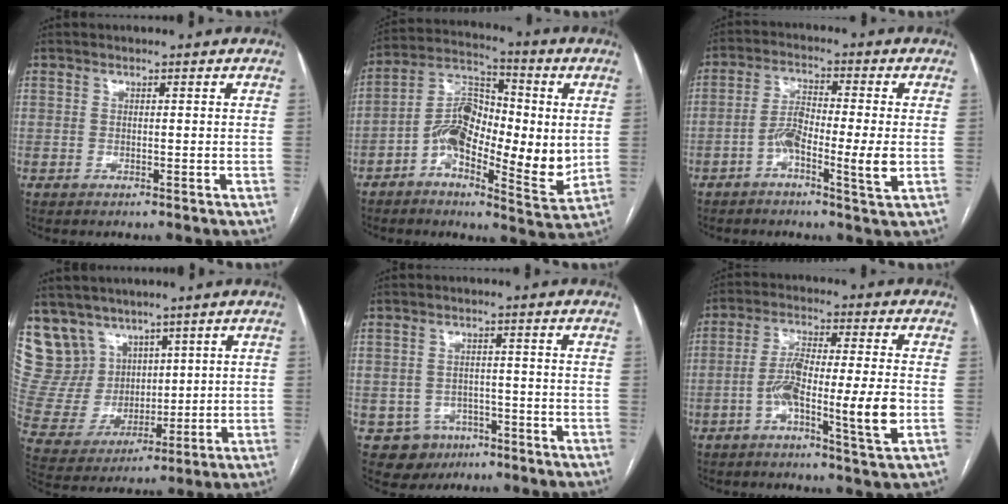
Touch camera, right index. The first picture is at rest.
{"total": 14.9, "force": [-1.5, 6.7, 13.2], "torque": [-0.237, 0.018, -0.031]}
{"total": 7.6, "force": [-2.2, 0.9, 7.2], "torque": [-0.137, 0.008, -0.044]}
{"total": 11.5, "force": [8.1, 8.1, 1.3], "torque": [-0.043, 0.037, 0.177]}
{"total": 5.6, "force": [-3.0, 4.7, 0.5], "torque": [-0.003, 0.012, -0.037]}
{"total": 10.9, "force": [-3.0, 0.6, 10.4], "torque": [-0.190, 0.001, -0.056]}